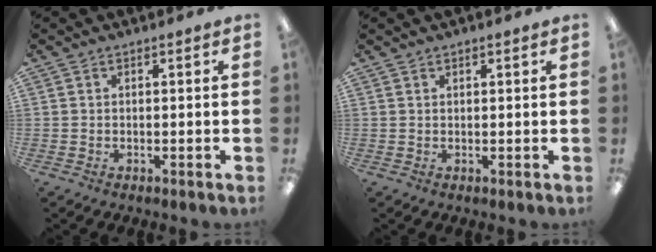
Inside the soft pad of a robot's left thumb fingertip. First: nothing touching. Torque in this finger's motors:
{"motor_torque": [-0.45, -0.25, -0.39, 0.43, -0.08]}